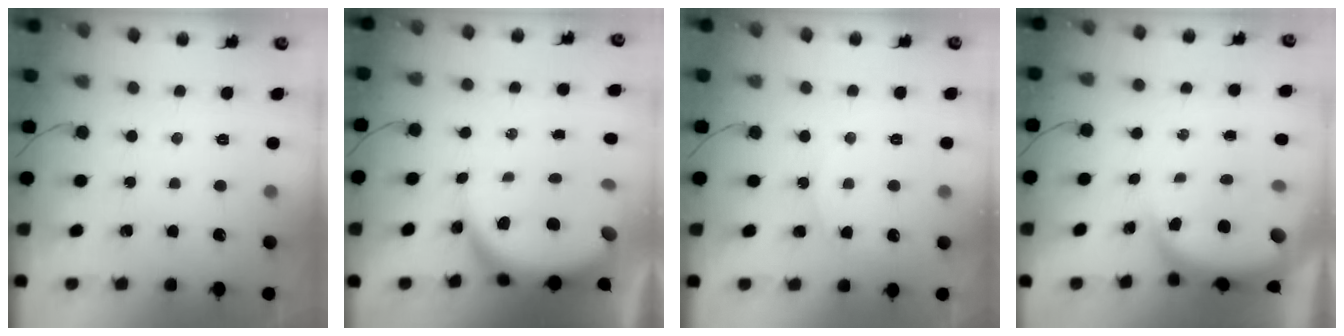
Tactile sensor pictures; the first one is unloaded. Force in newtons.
{"total": 10.4, "press": 10.3, "slide": 1.3}
{"total": 5.5, "press": 5.5, "slide": 0.5}
{"total": 5.3, "press": 5.2, "slide": 1.1}